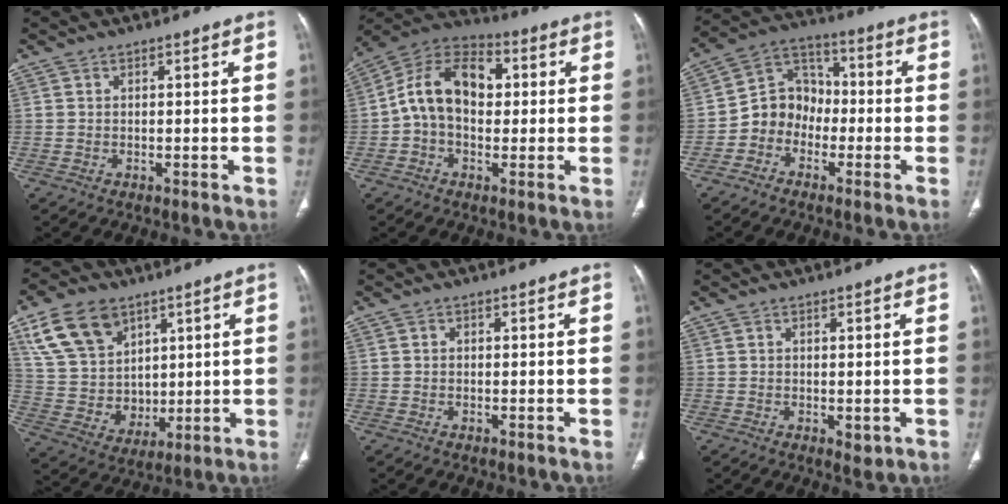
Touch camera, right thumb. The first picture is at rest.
{"total": 13.5, "force": [1.4, 9.0, 10.0], "torque": [-0.157, 0.033, 0.013]}
{"total": 8.9, "force": [-2.8, 7.7, 3.4], "torque": [-0.022, 0.047, -0.065]}
{"total": 16.2, "force": [8.1, 11.6, 7.9], "torque": [-0.117, -0.027, 0.169]}
{"total": 0.5, "force": [0.0, 0.5, 0.2], "torque": [0.001, 0.002, 0.000]}
{"total": 1.6, "force": [-0.1, 0.9, 1.3], "torque": [-0.017, -0.006, 0.004]}